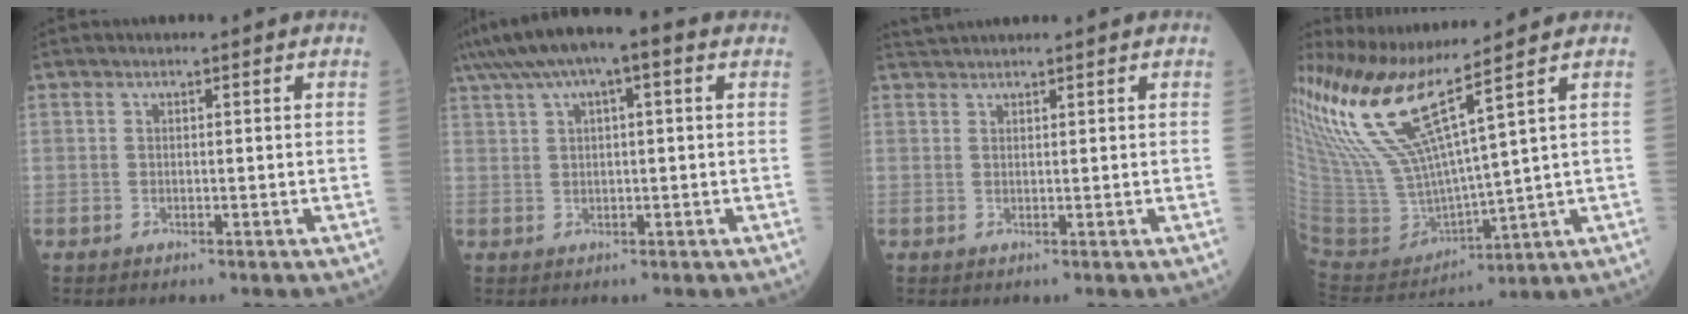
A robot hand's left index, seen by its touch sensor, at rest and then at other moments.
{"total": 10.5, "force": [5.8, 2.5, 8.4], "torque": [-0.149, 0.048, 0.089]}
{"total": 1.7, "force": [1.6, -0.4, 0.1], "torque": [-0.005, 0.018, 0.040]}
{"total": 14.3, "force": [9.9, -1.1, 10.2], "torque": [-0.221, -0.014, 0.206]}